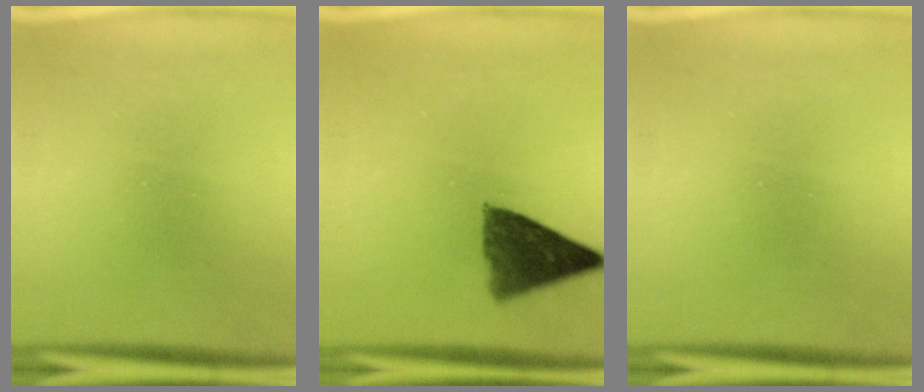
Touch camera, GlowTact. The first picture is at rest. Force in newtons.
{"total": 8.6}
{"total": 0.0}